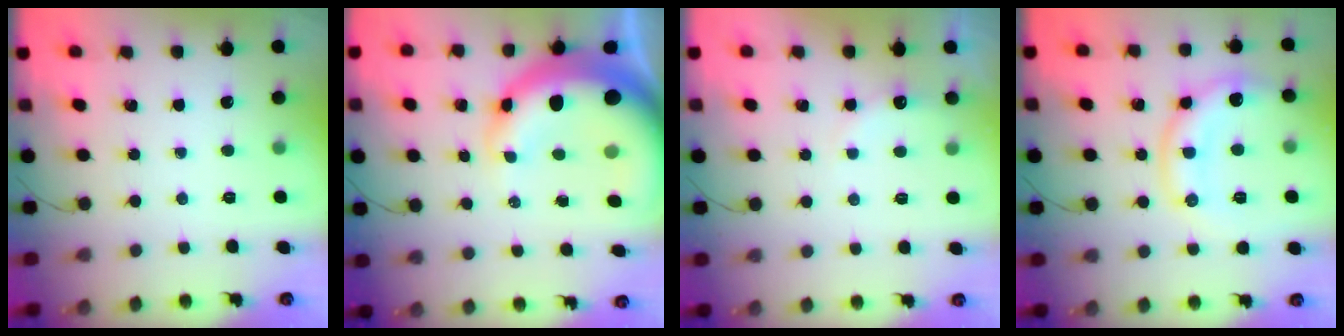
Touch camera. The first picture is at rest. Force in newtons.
{"total": 18.4, "press": 18.0, "slide": 4.0}
{"total": 6.1, "press": 6.0, "slide": 1.3}
{"total": 11.2, "press": 11.2, "slide": 0.1}